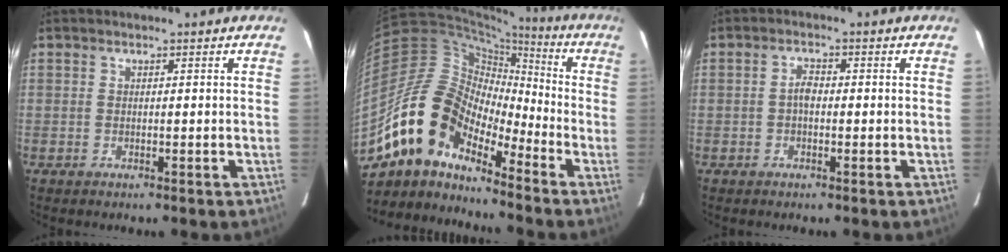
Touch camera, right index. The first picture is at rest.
{"total": 15.4, "force": [-11.6, 6.9, 7.5], "torque": [-0.130, 0.012, -0.234]}
{"total": 1.9, "force": [-0.4, 1.1, 1.5], "torque": [-0.030, 0.008, -0.009]}